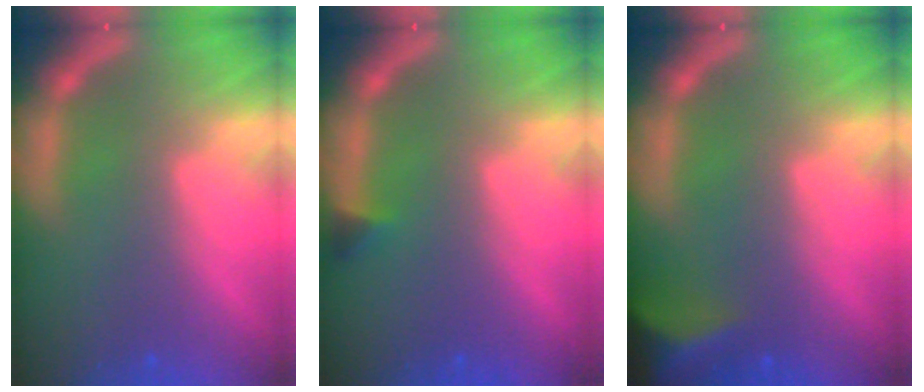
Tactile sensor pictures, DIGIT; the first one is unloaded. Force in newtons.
{"total": 0.9}
{"total": 7.0}